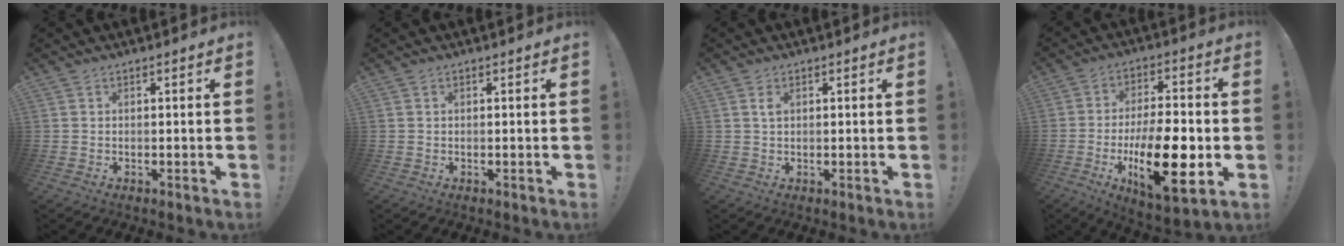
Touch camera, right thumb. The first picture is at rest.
{"total": 0.0}
{"total": 1.3, "force": [0.7, 0.5, 0.9], "torque": [-0.012, -0.002, 0.010]}
{"total": 20.3, "force": [-5.2, 8.0, 17.9], "torque": [-0.300, 0.010, -0.077]}